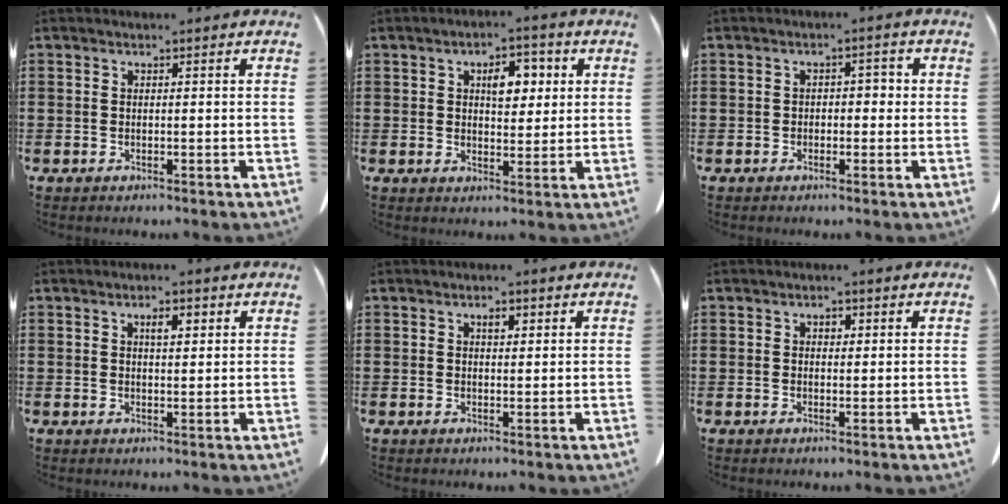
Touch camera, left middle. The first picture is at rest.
{"total": 5.1, "force": [1.8, 2.9, 3.8], "torque": [-0.050, 0.001, 0.022]}
{"total": 2.7, "force": [-0.8, 2.2, 1.3], "torque": [-0.027, 0.007, -0.026]}
{"total": 2.5, "force": [1.0, 0.7, 2.1], "torque": [-0.035, 0.002, 0.014]}
{"total": 1.6, "force": [0.8, 0.7, 1.2], "torque": [-0.018, 0.002, 0.012]}
{"total": 1.2, "force": [0.4, 0.8, 0.8], "torque": [-0.010, 0.004, 0.005]}